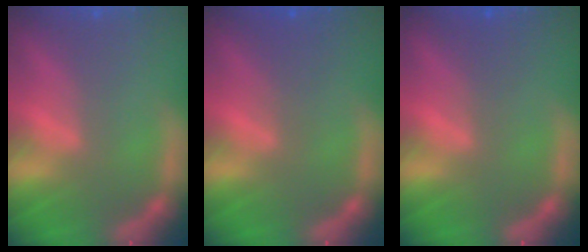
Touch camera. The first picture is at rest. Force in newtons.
{"total": 2.0}
{"total": 1.5}